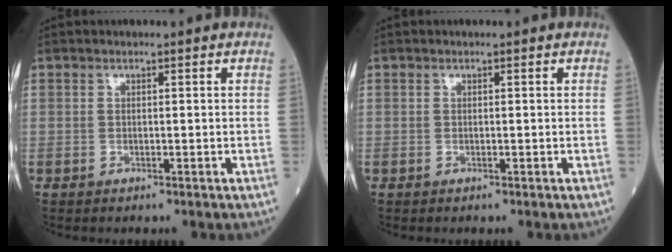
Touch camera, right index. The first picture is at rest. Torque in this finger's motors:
{"motor_torque": [0.00, 0.00, 0.00, 0.01]}